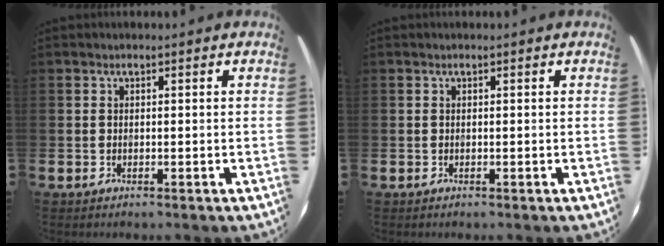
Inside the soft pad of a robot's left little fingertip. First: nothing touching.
{"total": 0.0}